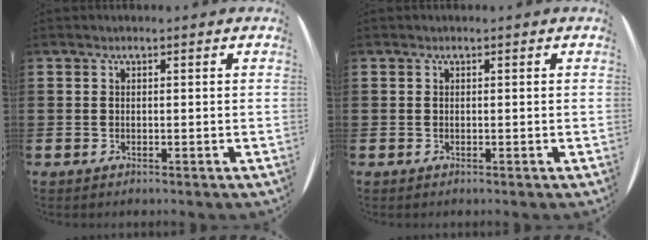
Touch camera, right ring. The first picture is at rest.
{"total": 0.0}